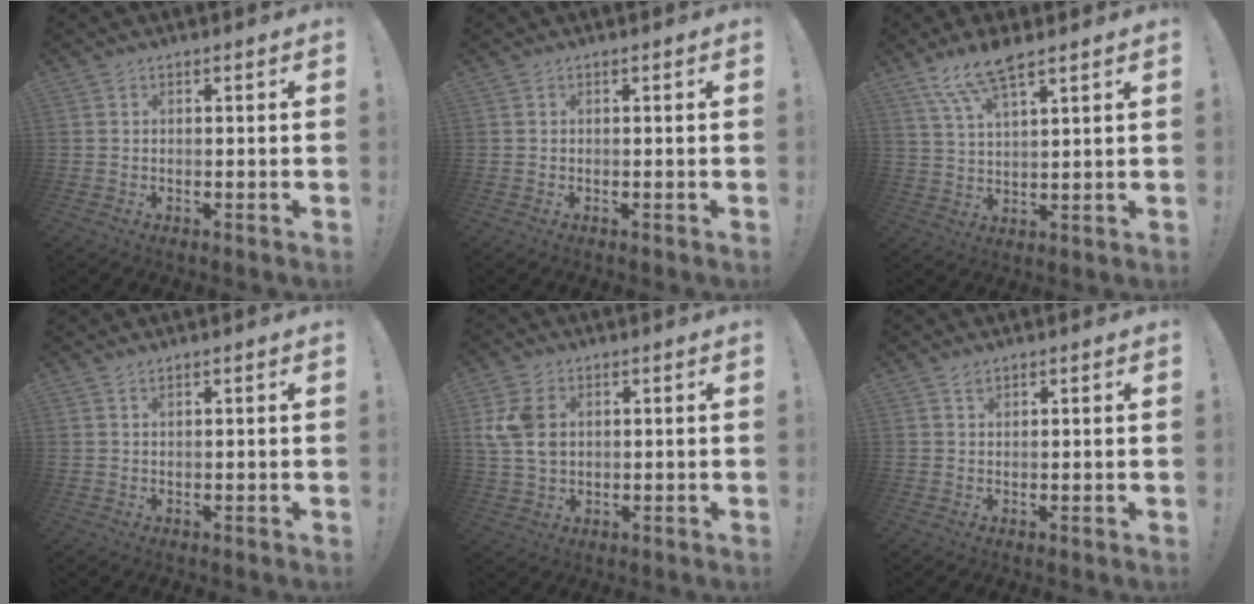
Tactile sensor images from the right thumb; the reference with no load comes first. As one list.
[{"total": 0.0}, {"total": 10.1, "force": [7.4, 2.8, 6.4], "torque": [-0.126, -0.030, 0.136]}, {"total": 0.9, "force": [0.8, 0.1, 0.5], "torque": [-0.014, 0.000, 0.016]}, {"total": 9.4, "force": [2.7, 6.8, 5.9], "torque": [-0.116, -0.001, 0.053]}, {"total": 1.4, "force": [1.2, 0.5, 0.5], "torque": [0.006, -0.009, 0.021]}]